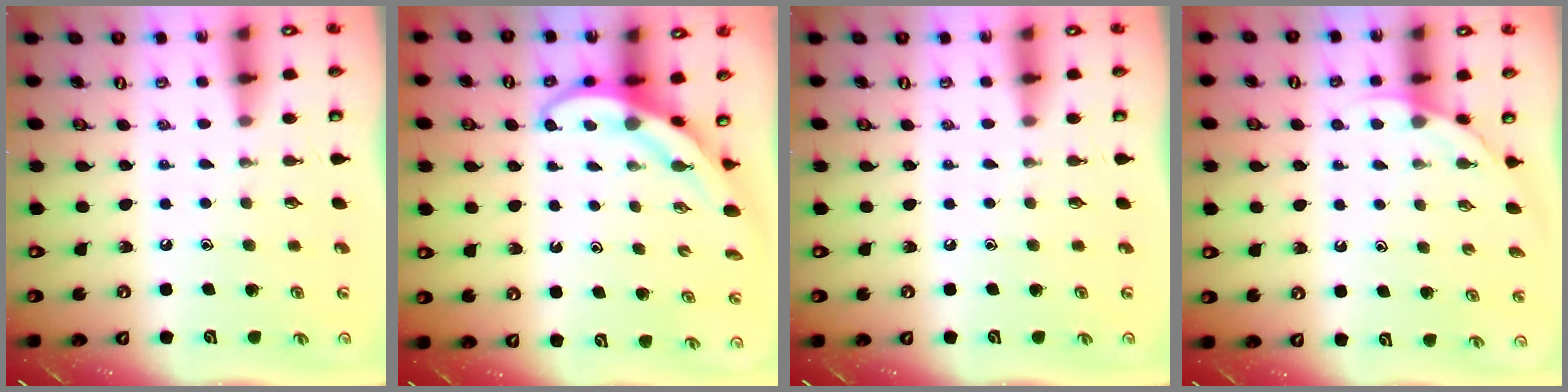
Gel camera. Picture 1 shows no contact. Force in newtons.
{"total": 4.0, "press": 4.0, "slide": 0.4}
{"total": 0.0}
{"total": 2.5, "press": 2.5, "slide": 0.2}